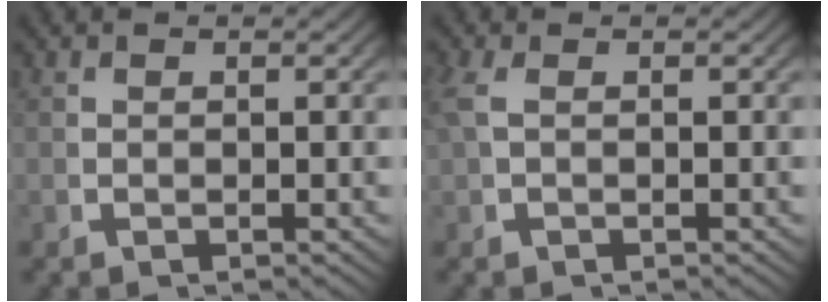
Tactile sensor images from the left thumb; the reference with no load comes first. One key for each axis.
{"total": 1.1, "fx": 0.3, "fy": 0.3, "fz": 1.0, "tx": -0.034, "ty": 0.002, "tz": 0.011}